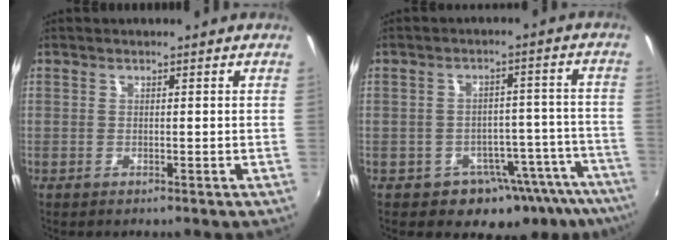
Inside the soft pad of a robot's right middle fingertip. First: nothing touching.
{"total": 10.9, "force": [-7.7, 6.0, 4.7], "torque": [-0.064, 0.020, -0.085]}